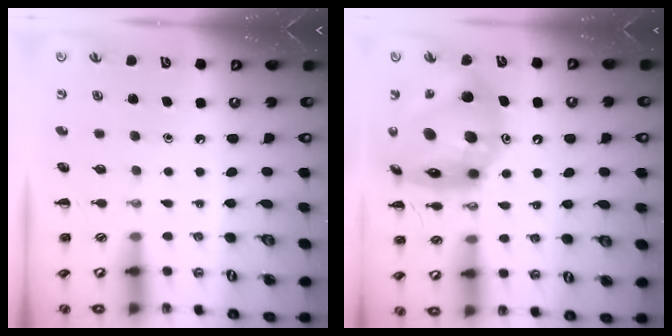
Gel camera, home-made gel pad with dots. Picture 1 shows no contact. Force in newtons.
{"total": 20.8, "press": 19.8, "slide": 6.2}